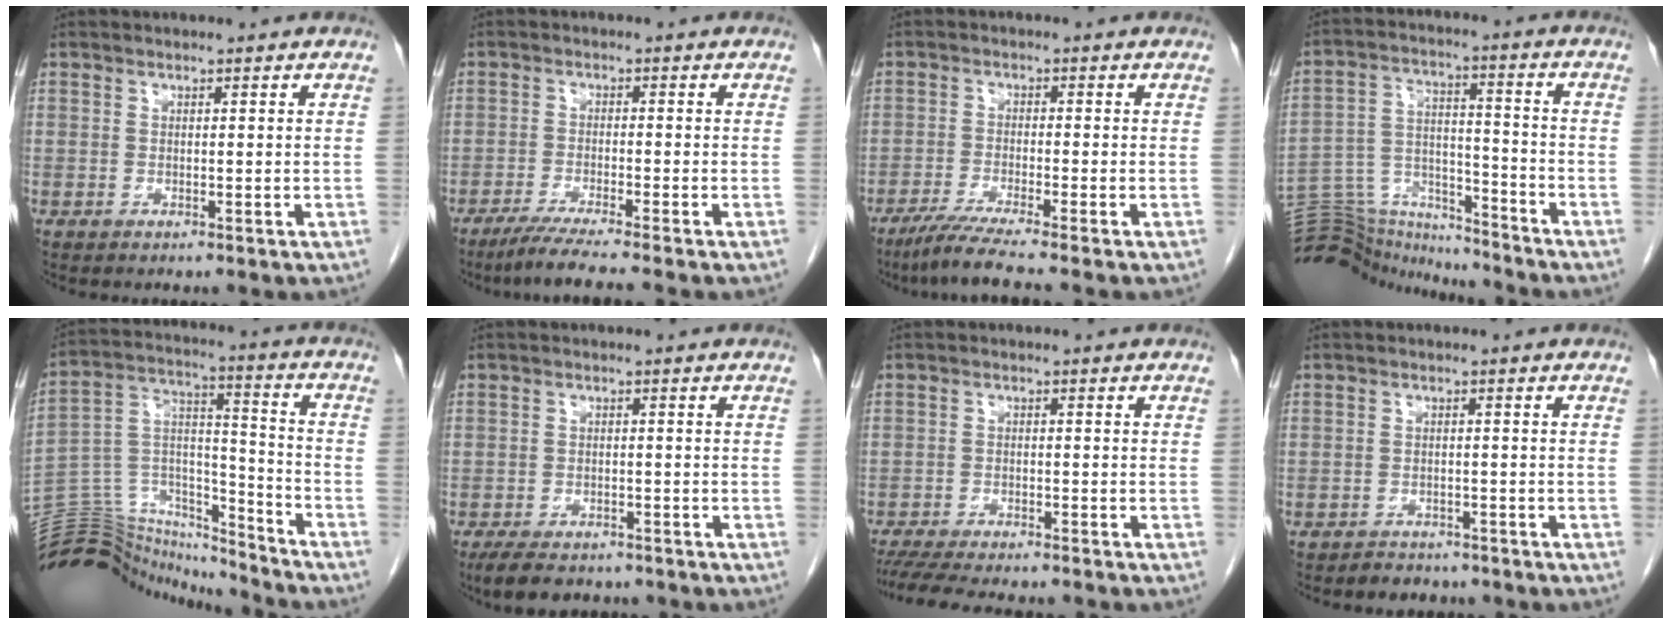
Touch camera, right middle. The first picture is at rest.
{"total": 6.4, "force": [-5.2, -1.2, 3.6], "torque": [-0.059, -0.022, -0.089]}
{"total": 6.2, "force": [-4.9, -1.3, 3.5], "torque": [-0.064, -0.024, -0.091]}
{"total": 15.6, "force": [-15.3, 2.4, 1.9], "torque": [-0.044, 0.036, -0.251]}
{"total": 20.6, "force": [-19.8, 4.5, 3.1], "torque": [-0.077, 0.056, -0.319]}
{"total": 7.0, "force": [-5.7, 2.8, 3.0], "torque": [-0.052, -0.009, -0.082]}
{"total": 11.4, "force": [-10.1, 1.6, 5.1], "torque": [-0.081, -0.017, -0.147]}
{"total": 3.4, "force": [-3.0, 1.7, 0.3], "torque": [-0.011, 0.003, -0.039]}